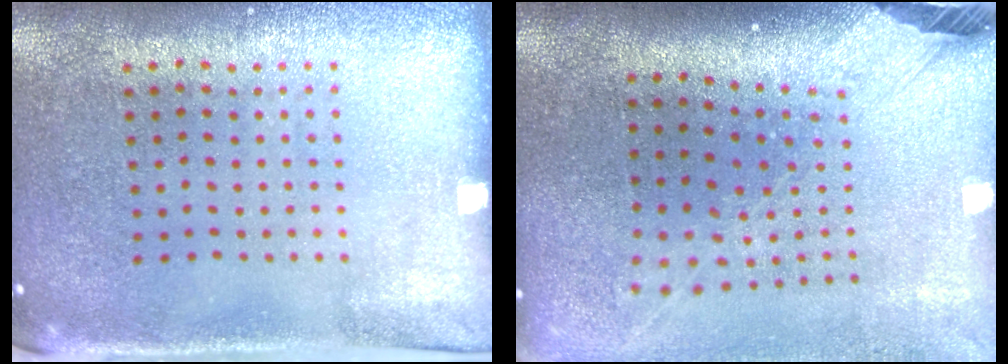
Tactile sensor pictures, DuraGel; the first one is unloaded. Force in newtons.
{"total": 2.7, "press": 2.0, "slide": 1.8}